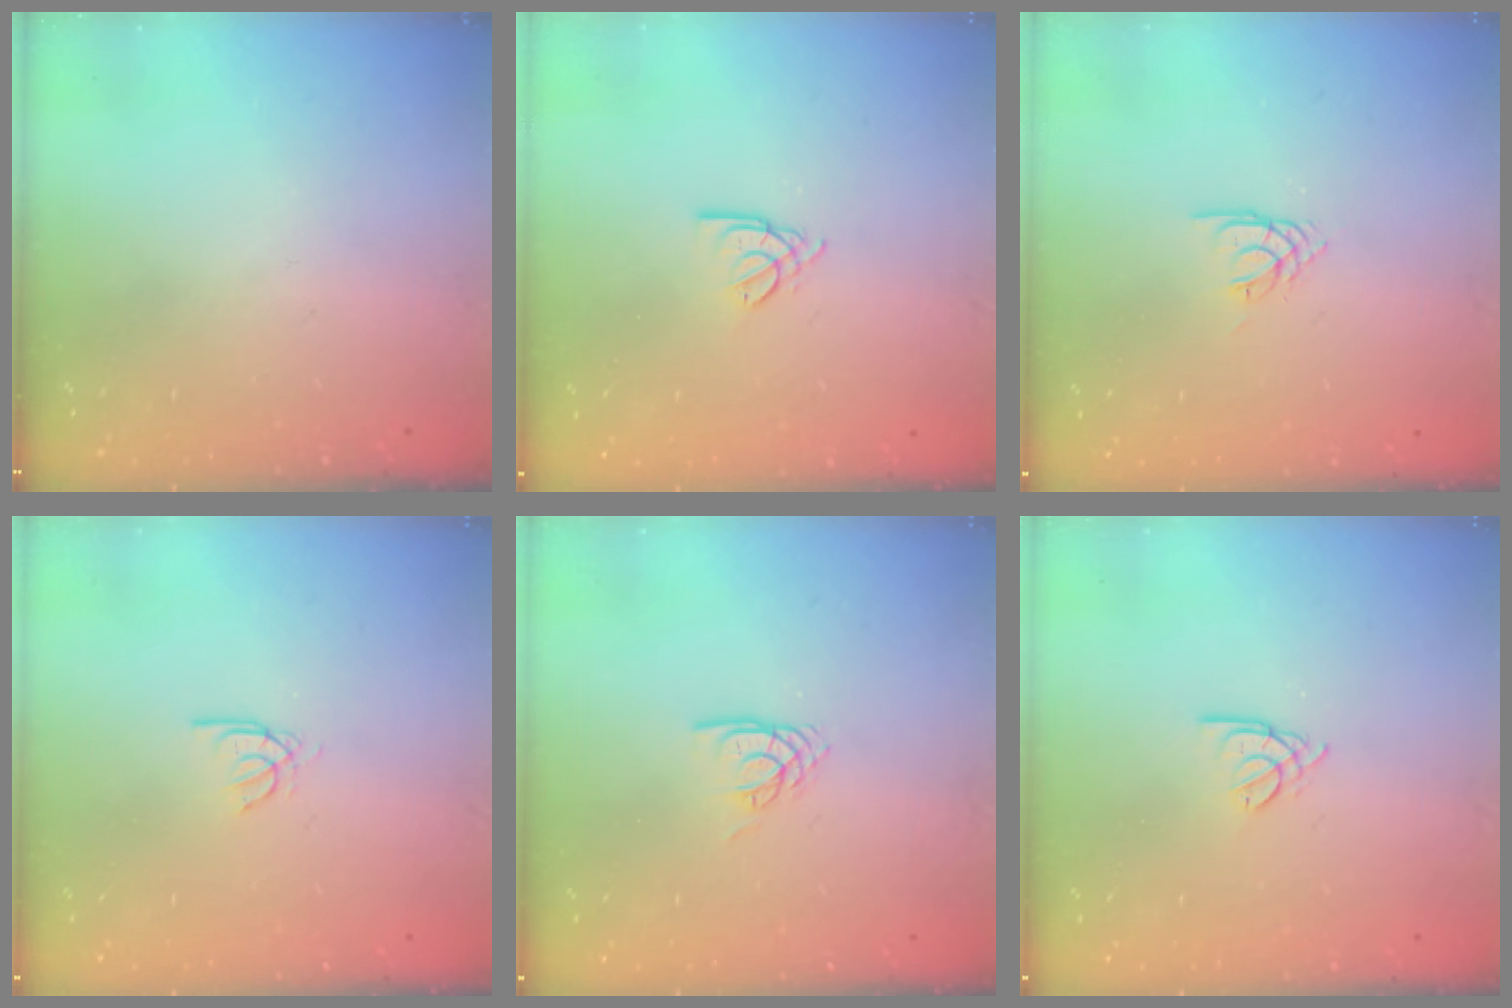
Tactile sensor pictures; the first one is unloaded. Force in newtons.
{"total": 3.0, "press": 2.9, "slide": 0.5}
{"total": 1.7, "press": 1.7, "slide": 0.4}
{"total": 2.4, "press": 2.4, "slide": 0.3}
{"total": 5.1, "press": 5.1, "slide": 0.4}
{"total": 2.6, "press": 2.6, "slide": 0.6}